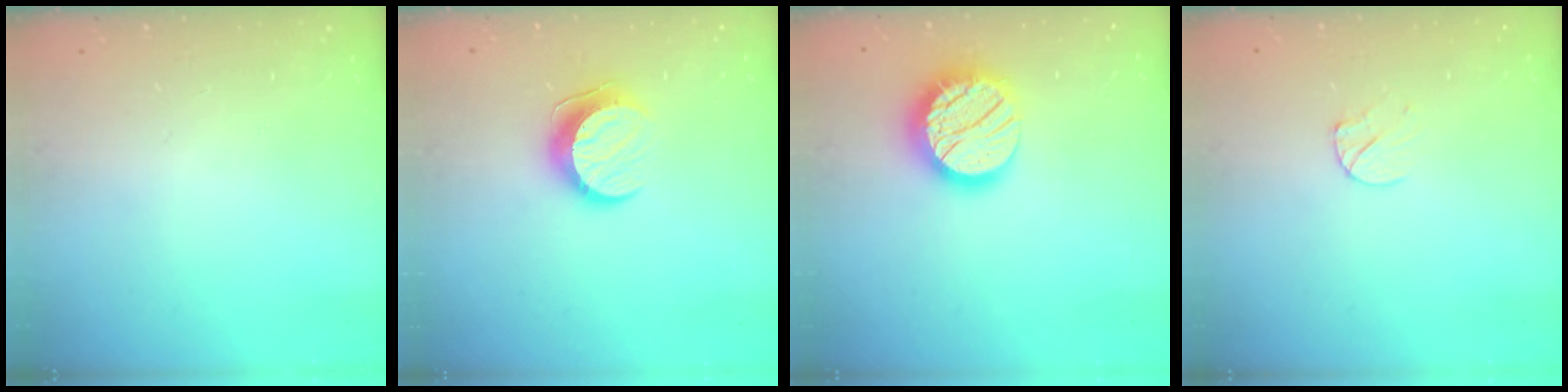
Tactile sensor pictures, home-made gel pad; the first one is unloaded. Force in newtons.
{"total": 9.7, "press": 9.7, "slide": 1.0}
{"total": 16.6, "press": 16.6, "slide": 1.1}
{"total": 3.5, "press": 3.5, "slide": 0.4}